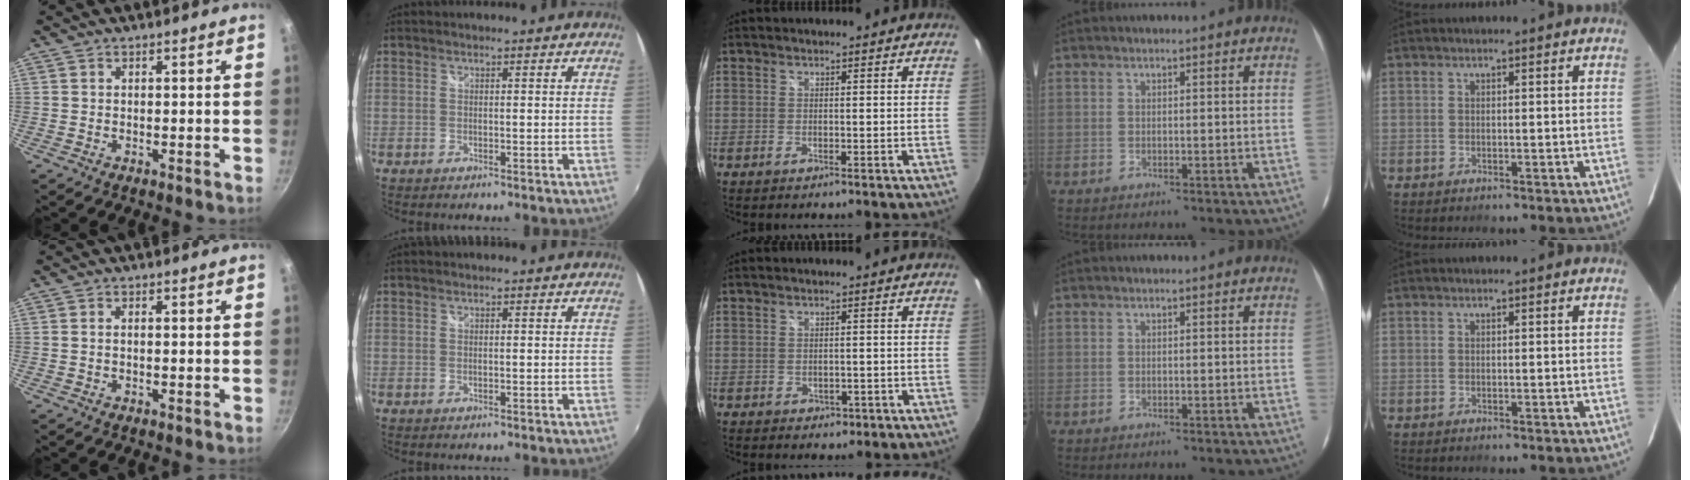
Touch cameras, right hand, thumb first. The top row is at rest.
{"thumb": {"total": 0.7, "force": [-0.1, 0.3, 0.6], "torque": [-0.018, 0.006, -0.003]}, "middle": {"total": 2.2, "force": [-0.7, 1.8, 1.1], "torque": [-0.018, -0.003, -0.004]}}